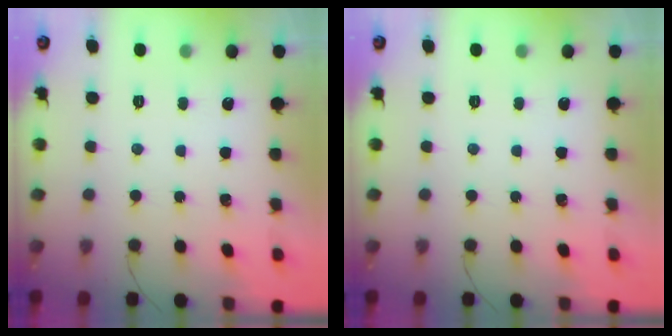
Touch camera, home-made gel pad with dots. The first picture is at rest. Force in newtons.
{"total": 0.0}